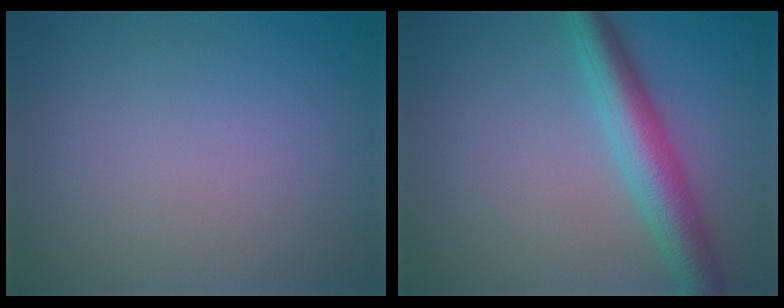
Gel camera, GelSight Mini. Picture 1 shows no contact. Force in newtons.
{"total": 5.0, "press": 5.0, "slide": 0.1}